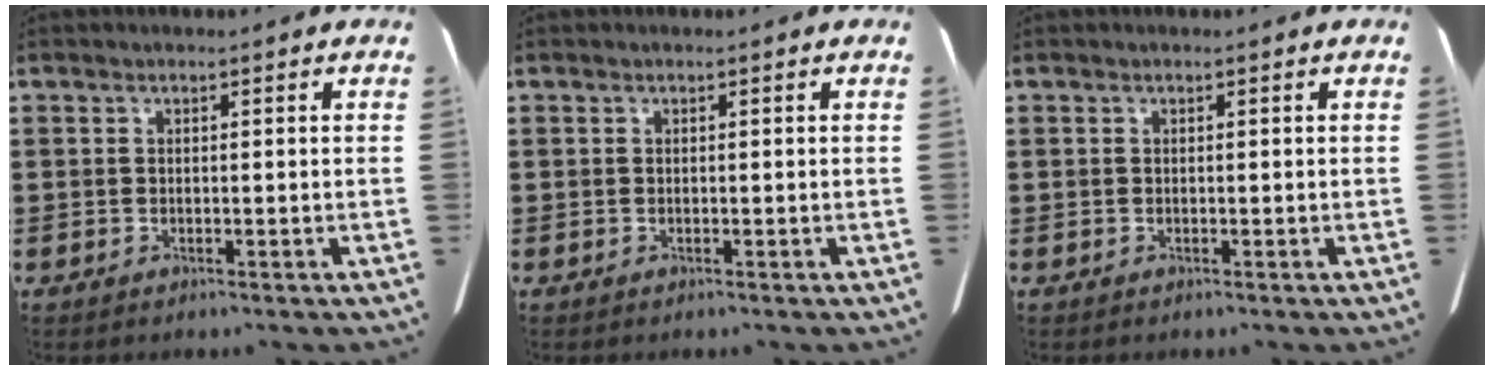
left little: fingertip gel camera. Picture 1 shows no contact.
{"total": 0.0}
{"total": 0.0}